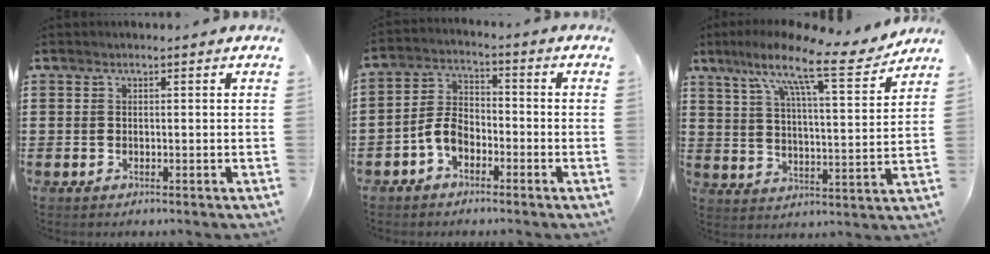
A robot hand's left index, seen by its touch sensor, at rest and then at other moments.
{"total": 5.0, "force": [-2.8, 2.9, 3.0], "torque": [-0.083, 0.003, -0.063]}
{"total": 13.1, "force": [9.8, 1.4, 8.6], "torque": [-0.165, -0.056, 0.152]}